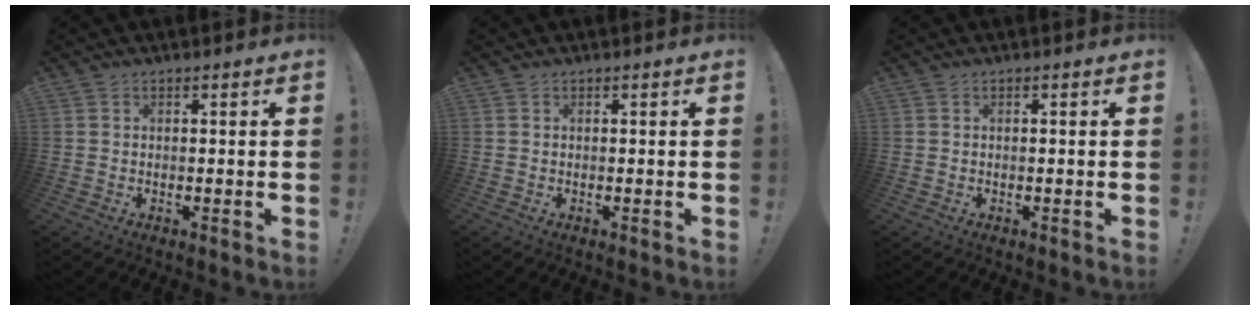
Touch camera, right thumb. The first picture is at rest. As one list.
[{"total": 0.0}, {"total": 0.0}]